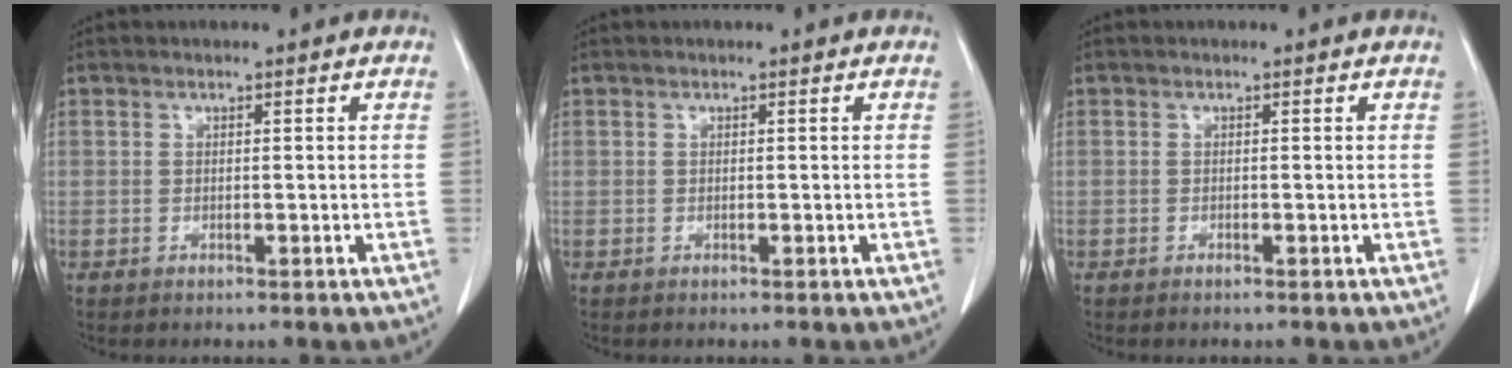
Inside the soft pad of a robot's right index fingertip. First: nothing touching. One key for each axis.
{"total": 0.0}
{"total": 0.0}